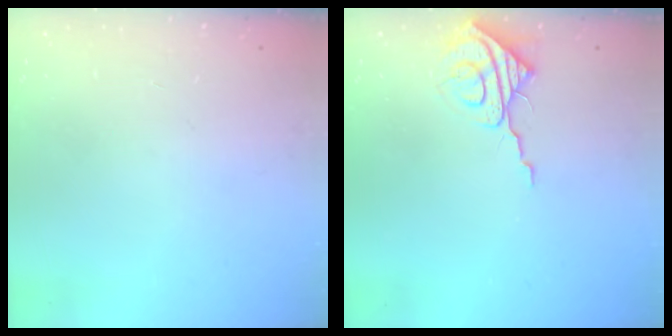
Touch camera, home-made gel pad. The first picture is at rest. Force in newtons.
{"total": 8.9, "press": 8.9, "slide": 0.4}